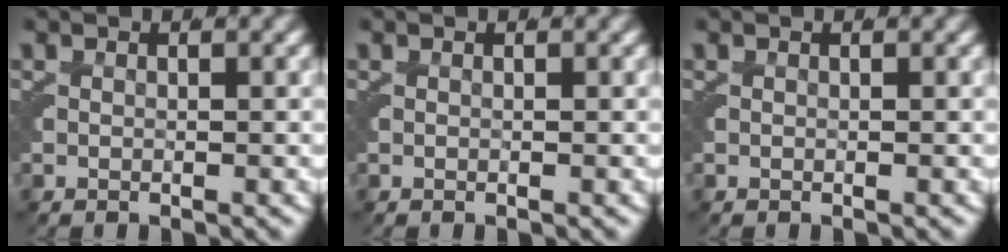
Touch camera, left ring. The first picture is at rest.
{"total": 0.0}
{"total": 0.0}